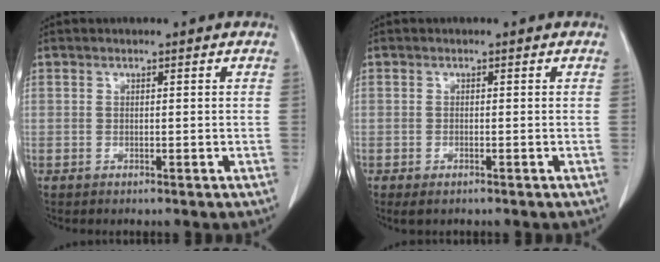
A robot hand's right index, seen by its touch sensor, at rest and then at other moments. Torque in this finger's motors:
{"motor_torque": [0.16, -0.13, 0.04, 0.01]}